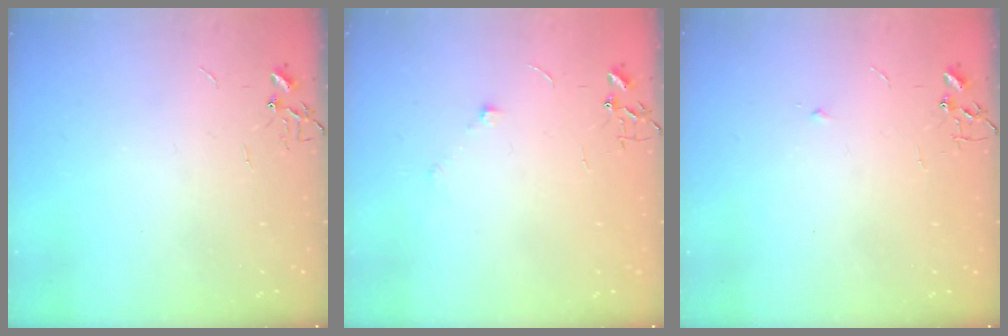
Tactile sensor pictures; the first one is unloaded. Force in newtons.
{"total": 4.0, "press": 3.6, "slide": 1.6}
{"total": 4.0, "press": 4.0, "slide": 0.5}